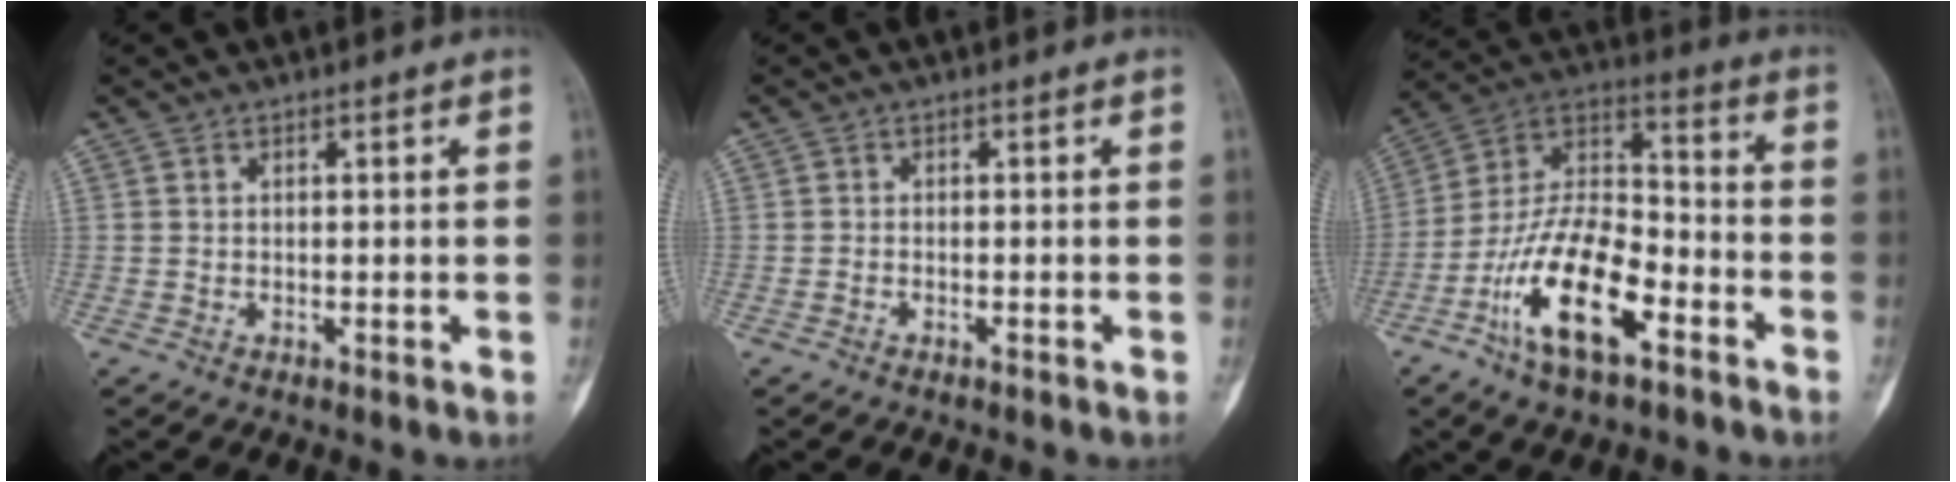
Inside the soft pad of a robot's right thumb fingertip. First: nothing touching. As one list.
[{"total": 0.5, "force": [-0.5, 0.1, 0.1], "torque": [-0.007, 0.003, -0.012]}, {"total": 18.1, "force": [-8.7, 7.8, 13.8], "torque": [-0.247, 0.062, -0.163]}]